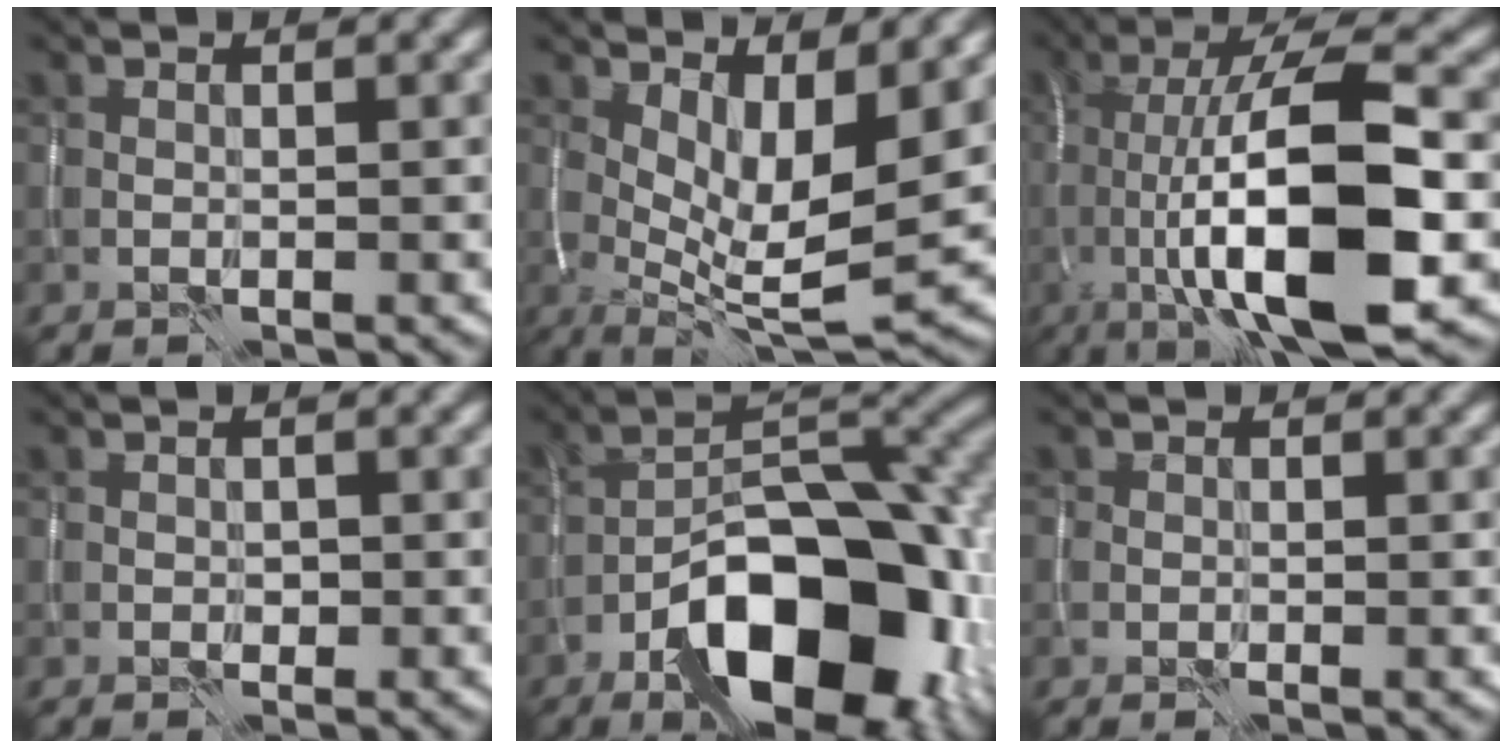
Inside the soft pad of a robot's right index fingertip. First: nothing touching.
{"total": 7.2, "force": [1.6, 2.2, 6.6], "torque": [-0.119, -0.015, 0.037]}
{"total": 13.4, "force": [-2.5, 3.7, 12.6], "torque": [-0.192, 0.007, -0.048]}
{"total": 0.7, "force": [-0.2, 0.6, 0.3], "torque": [-0.003, -0.002, 0.000]}
{"total": 14.1, "force": [-7.2, 6.2, 10.4], "torque": [-0.150, 0.006, -0.125]}
{"total": 0.5, "force": [-0.1, 0.5, 0.2], "torque": [-0.001, -0.002, -0.003]}